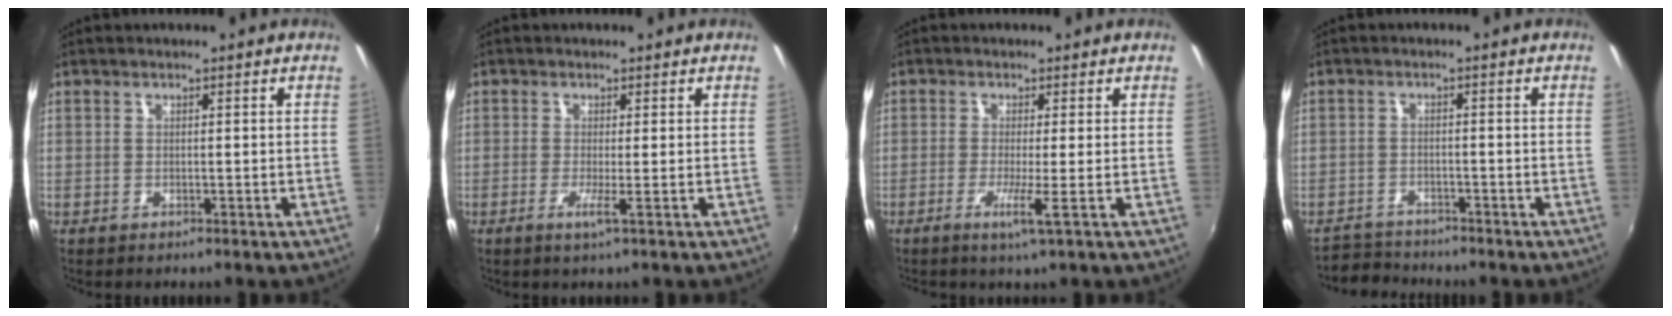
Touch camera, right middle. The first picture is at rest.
{"total": 1.9, "force": [-0.5, -0.7, 1.7], "torque": [-0.037, -0.005, -0.012]}
{"total": 3.3, "force": [-1.1, -1.1, 3.0], "torque": [-0.066, -0.010, -0.026]}
{"total": 3.8, "force": [-3.6, 1.3, -0.4], "torque": [-0.008, 0.009, -0.070]}